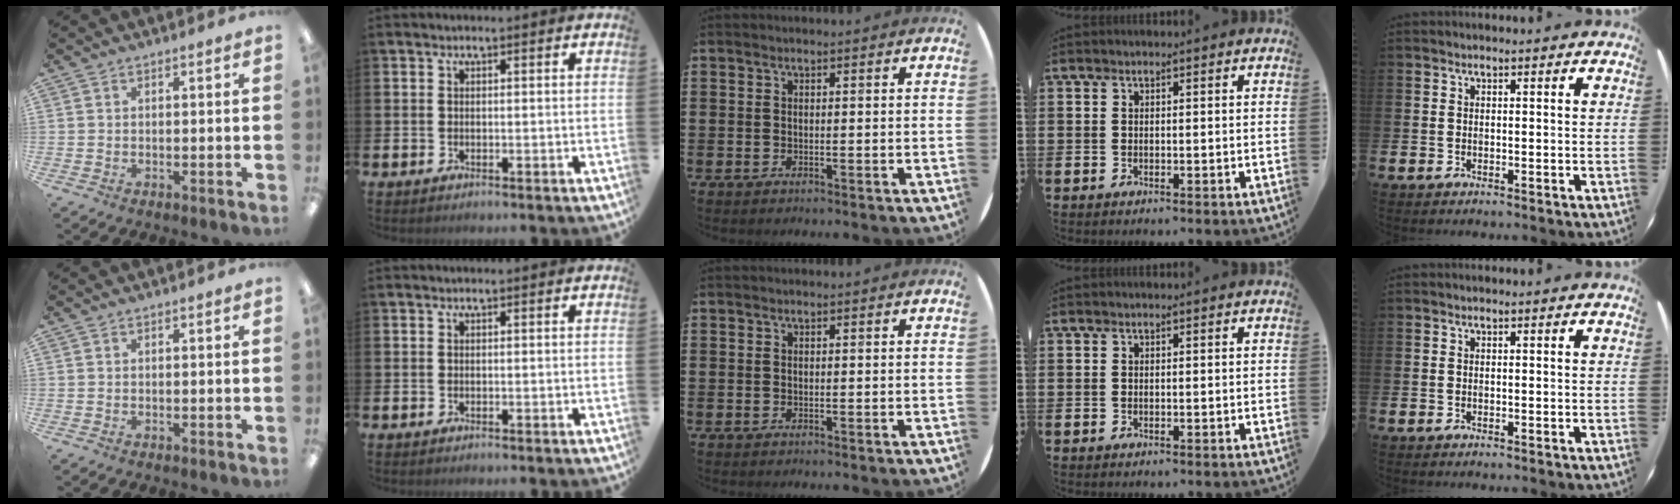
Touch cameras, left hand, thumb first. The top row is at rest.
{}